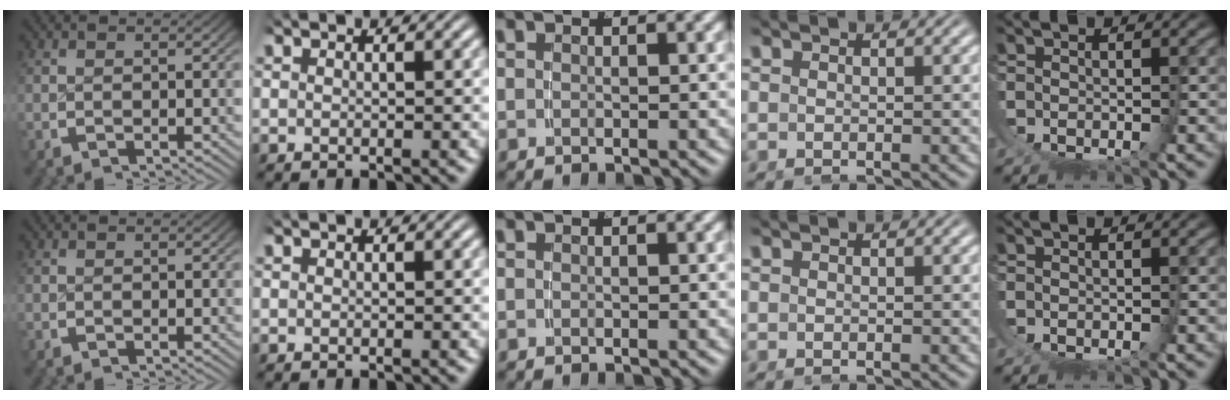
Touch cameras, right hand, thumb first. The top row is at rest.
{}